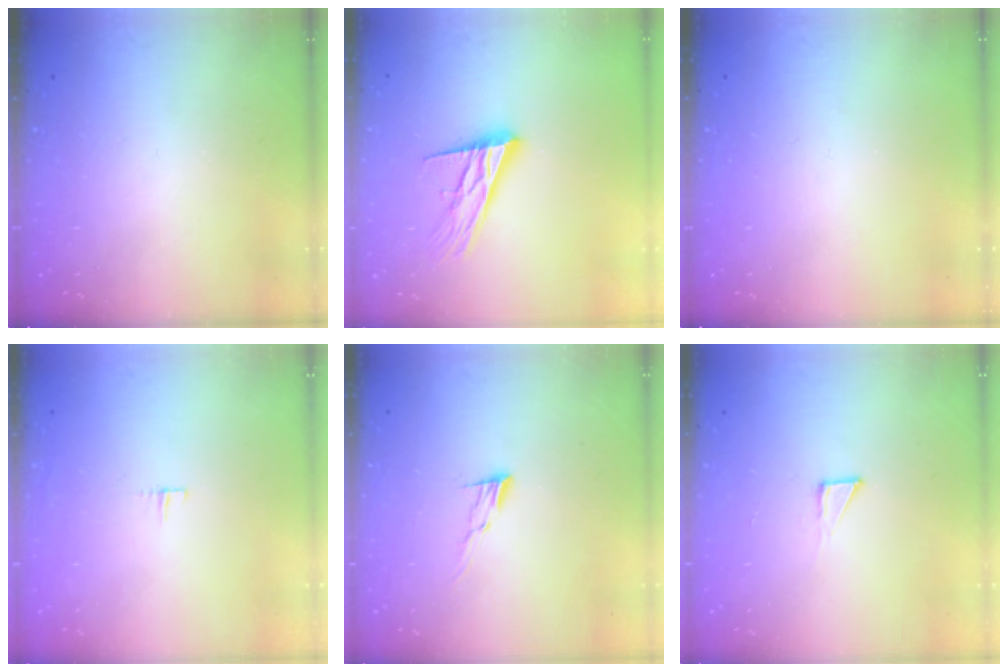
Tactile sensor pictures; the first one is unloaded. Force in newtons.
{"total": 15.6, "press": 15.1, "slide": 3.7}
{"total": 0.0}
{"total": 3.1, "press": 3.1, "slide": 0.2}
{"total": 6.1, "press": 6.1, "slide": 0.6}
{"total": 4.1, "press": 4.1, "slide": 0.3}